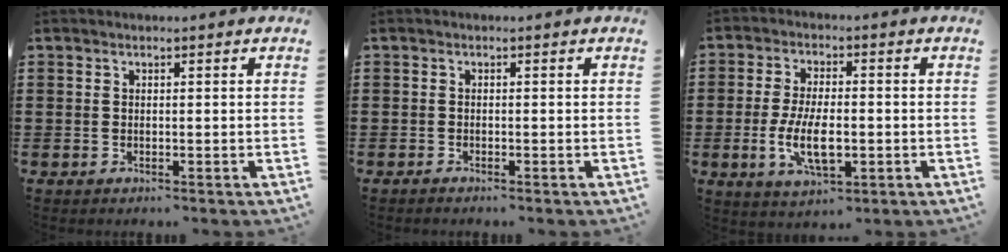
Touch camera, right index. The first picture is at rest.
{"total": 0.7, "force": [-0.7, 0.0, 0.2], "torque": [-0.005, -0.003, -0.013]}
{"total": 7.9, "force": [-1.7, 3.5, 6.9], "torque": [-0.142, -0.010, -0.036]}